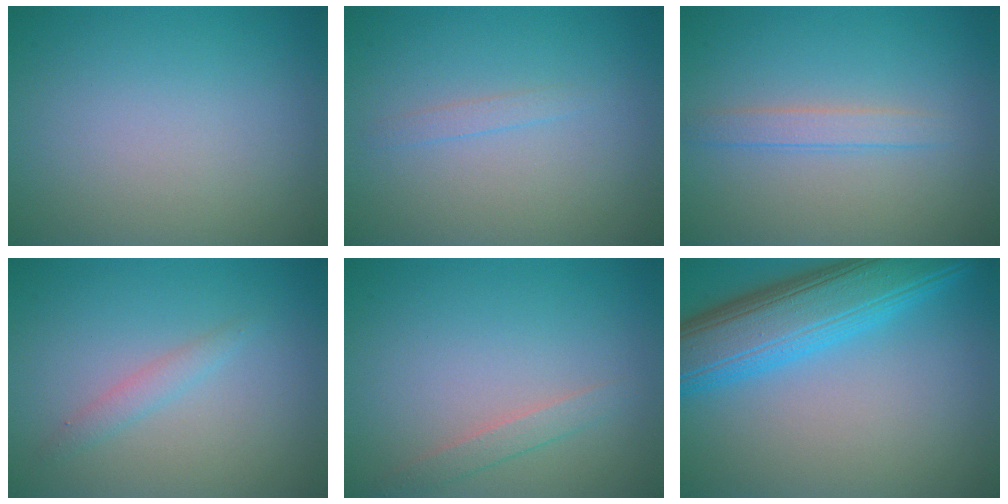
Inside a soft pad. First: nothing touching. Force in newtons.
{"total": 0.8, "press": 0.8, "slide": 0.1}
{"total": 1.8, "press": 1.7, "slide": 0.2}
{"total": 1.4, "press": 1.4, "slide": 0.1}
{"total": 1.4, "press": 1.4, "slide": 0.1}
{"total": 9.0, "press": 9.0, "slide": 0.2}